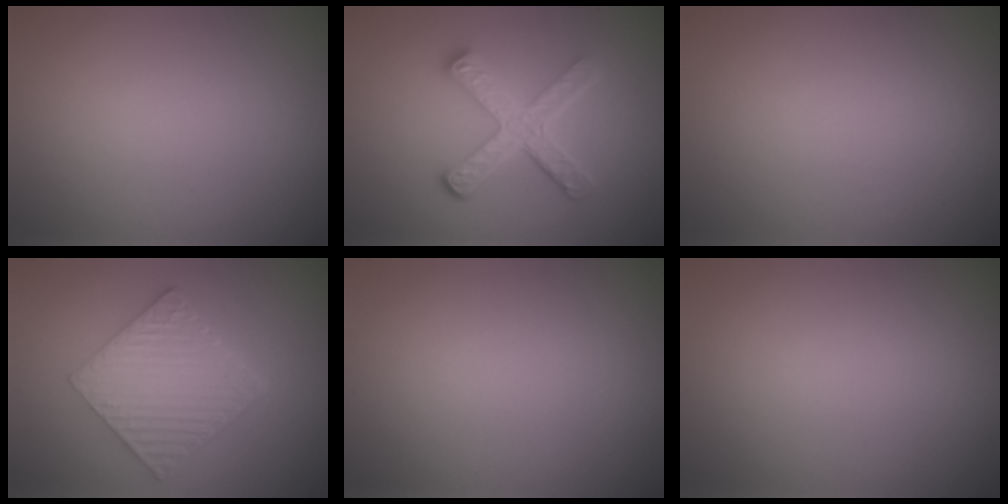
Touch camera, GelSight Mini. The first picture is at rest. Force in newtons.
{"total": 4.5, "press": 3.3, "slide": 3.0}
{"total": 0.0}
{"total": 6.5, "press": 4.6, "slide": 4.5}
{"total": 0.0}
{"total": 0.0}